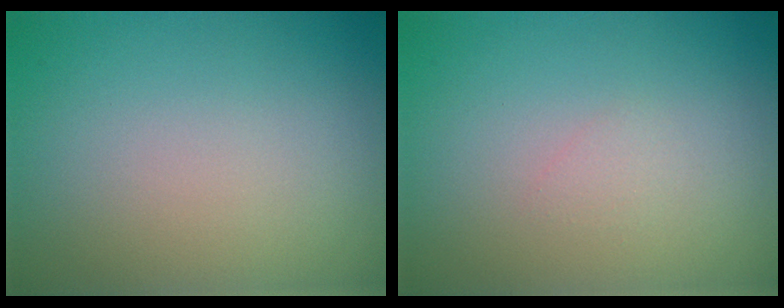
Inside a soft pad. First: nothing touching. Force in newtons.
{"total": 0.6, "press": 0.6, "slide": 0.1}